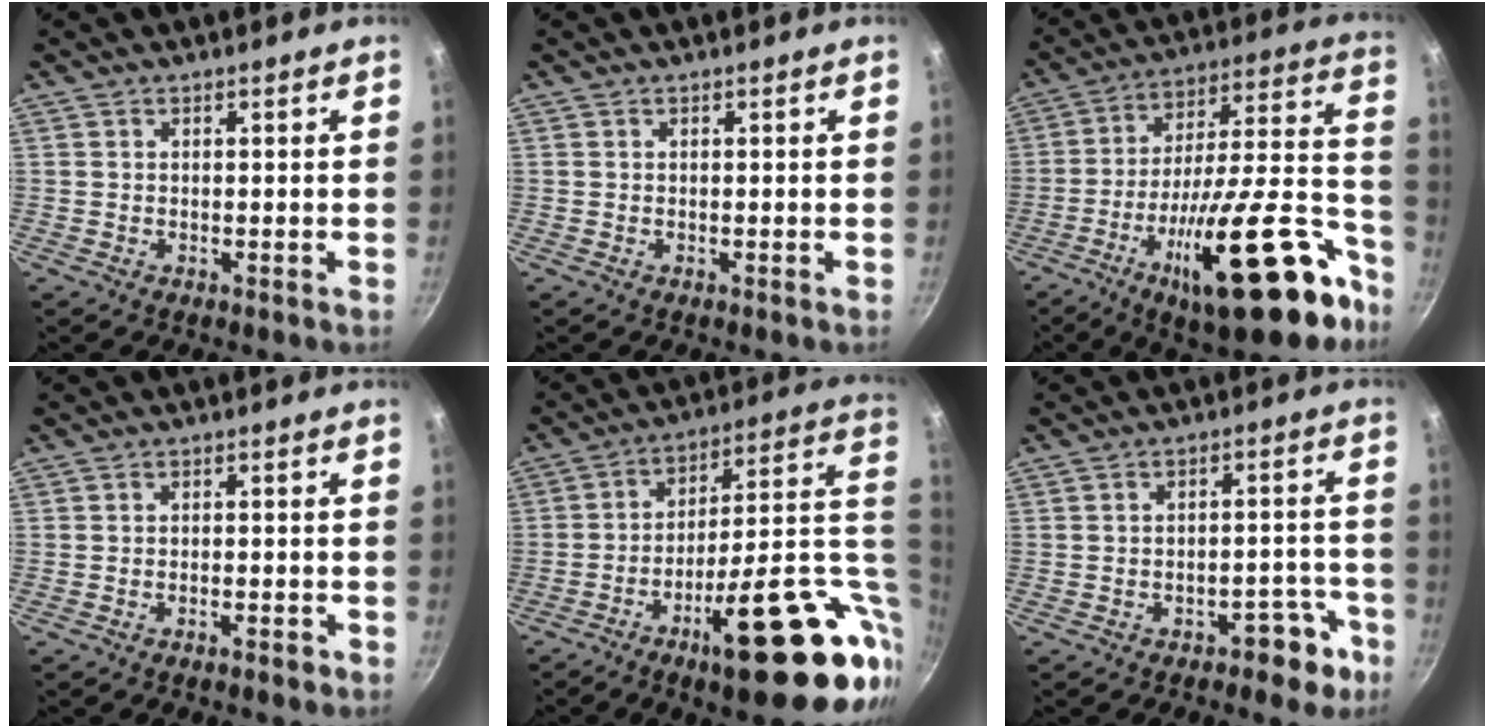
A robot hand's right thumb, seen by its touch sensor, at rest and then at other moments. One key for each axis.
{"total": 0.0}
{"total": 30.2, "fx": -15.0, "fy": 10.2, "fz": 24.1, "tx": -0.309, "ty": 0.077, "tz": -0.233}
{"total": 1.8, "fx": -1.4, "fy": 0.4, "fz": 1.1, "tx": -0.018, "ty": 0.015, "tz": -0.018}
{"total": 30.1, "fx": -6.4, "fy": 10.2, "fz": 27.6, "tx": -0.350, "ty": 0.008, "tz": -0.089}
{"total": 7.0, "fx": -4.3, "fy": 3.6, "fz": 4.1, "tx": -0.014, "ty": 0.057, "tz": -0.042}